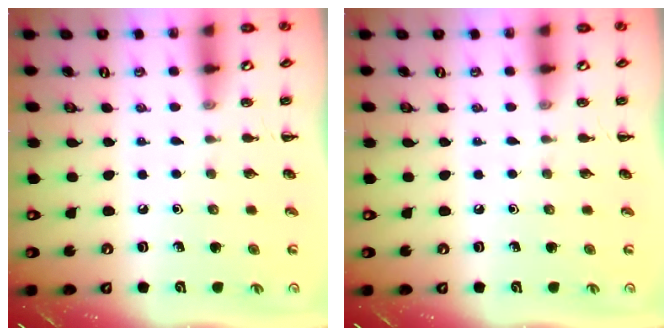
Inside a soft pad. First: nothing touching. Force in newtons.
{"total": 0.0}